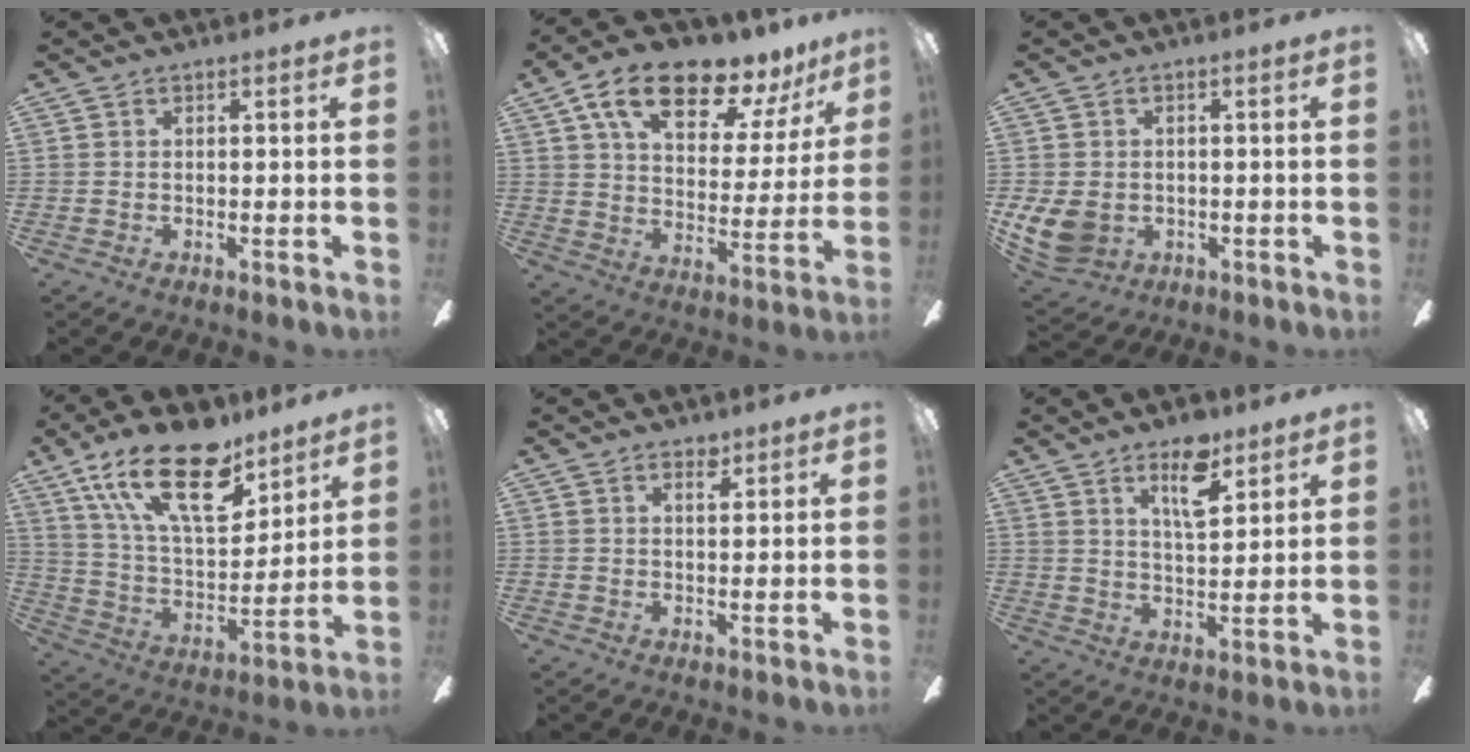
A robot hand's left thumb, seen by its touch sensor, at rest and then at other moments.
{"total": 17.2, "force": [11.9, 7.2, 10.0], "torque": [-0.164, -0.071, 0.201]}
{"total": 8.0, "force": [-1.5, 6.5, 4.5], "torque": [-0.108, 0.004, -0.026]}
{"total": 23.9, "force": [14.6, 10.6, 15.7], "torque": [-0.281, -0.075, 0.253]}
{"total": 2.3, "force": [1.8, 0.9, 1.1], "torque": [-0.010, -0.005, 0.029]}
{"total": 9.8, "force": [6.3, 3.8, 6.4], "torque": [-0.092, -0.029, 0.104]}